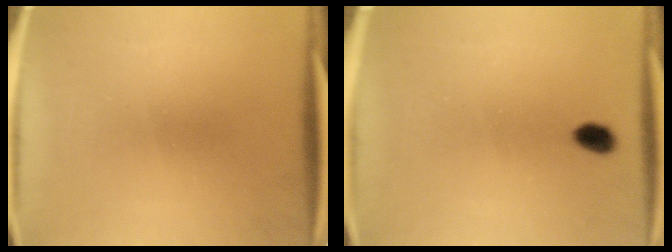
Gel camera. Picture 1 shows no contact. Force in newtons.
{"total": 2.7}